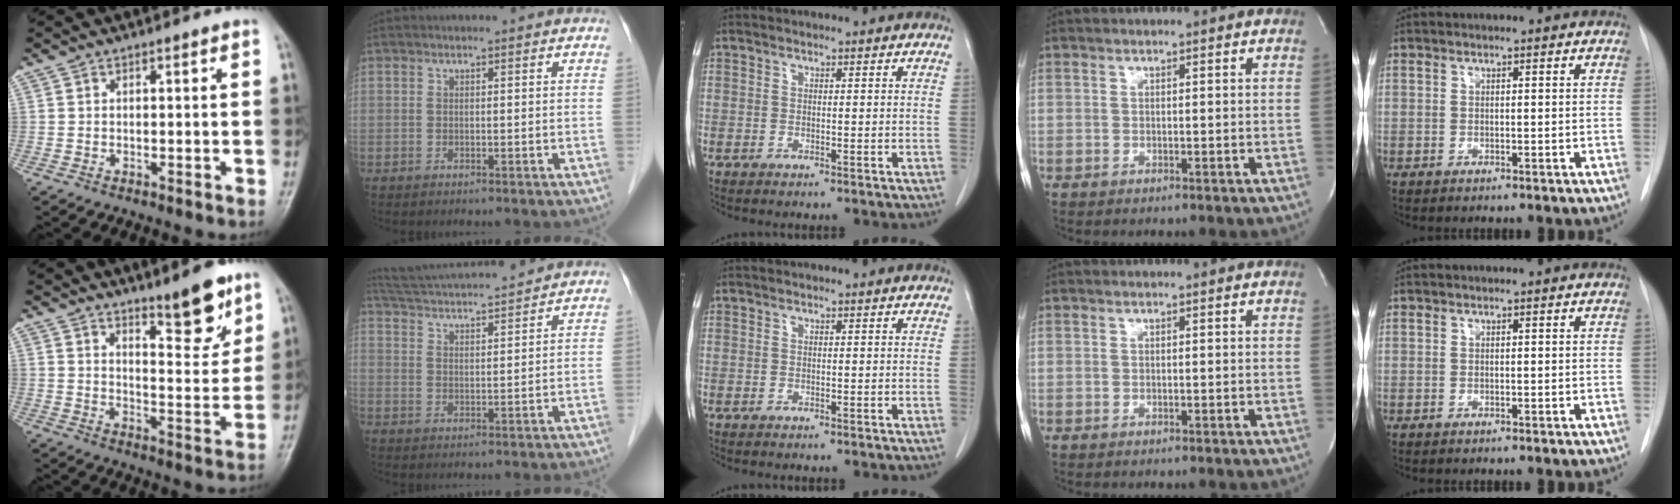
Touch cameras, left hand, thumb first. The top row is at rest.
{"thumb": {"total": 10.0, "force": [7.1, 2.6, 6.5], "torque": [-0.072, -0.059, 0.112]}, "index": {"total": 13.4, "force": [12.3, 0.6, 5.1], "torque": [-0.103, 0.025, 0.197]}}